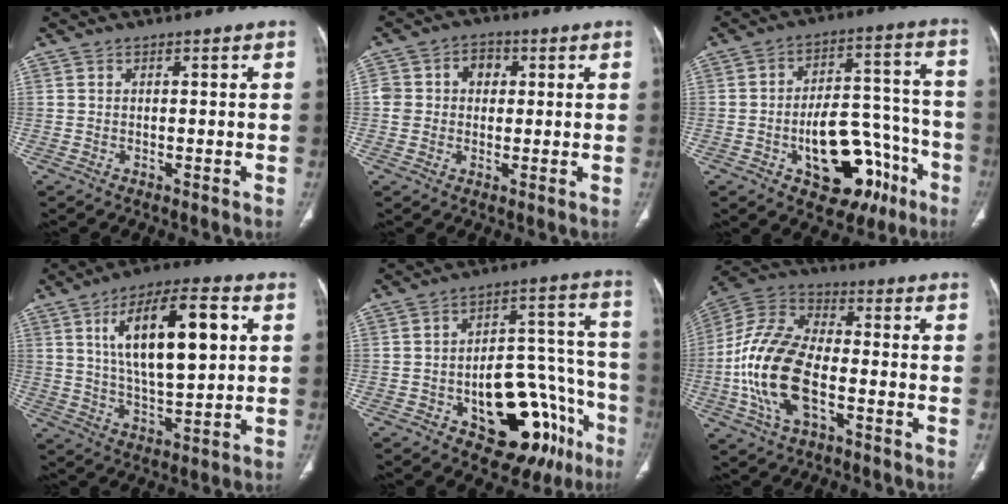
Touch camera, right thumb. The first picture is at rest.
{"total": 6.5, "force": [1.1, 5.4, 3.3], "torque": [-0.033, 0.017, 0.017]}
{"total": 18.5, "force": [-7.9, 10.3, 13.2], "torque": [-0.143, 0.063, -0.100]}
{"total": 17.5, "force": [4.9, 6.8, 15.4], "torque": [-0.244, -0.001, 0.083]}
{"total": 22.3, "force": [-9.9, 11.8, 16.2], "torque": [-0.150, 0.080, -0.121]}
{"total": 17.9, "force": [-4.4, 9.5, 14.5], "torque": [-0.300, 0.025, -0.083]}